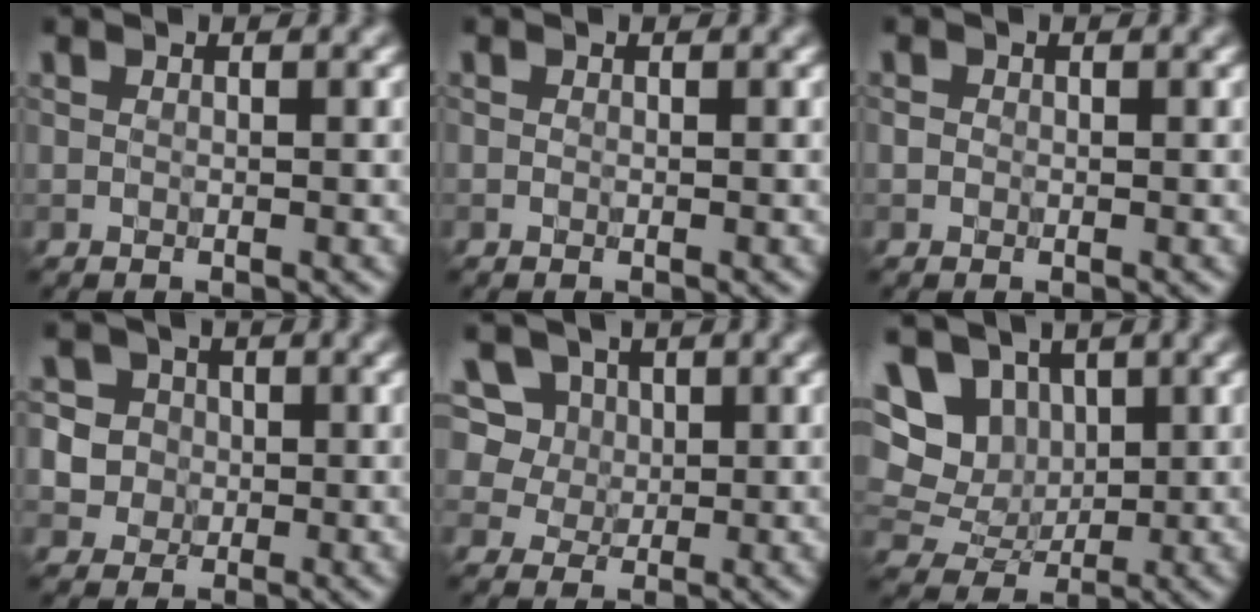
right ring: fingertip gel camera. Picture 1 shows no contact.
{"total": 0.0}
{"total": 0.5, "force": [-0.1, 0.5, 0.2], "torque": [-0.001, -0.003, -0.004]}
{"total": 7.7, "force": [1.1, 7.2, 2.6], "torque": [-0.057, 0.032, 0.002]}
{"total": 9.1, "force": [4.7, 6.8, 3.9], "torque": [-0.073, 0.018, 0.062]}
{"total": 8.9, "force": [3.3, 6.9, 4.5], "torque": [-0.083, 0.014, 0.052]}